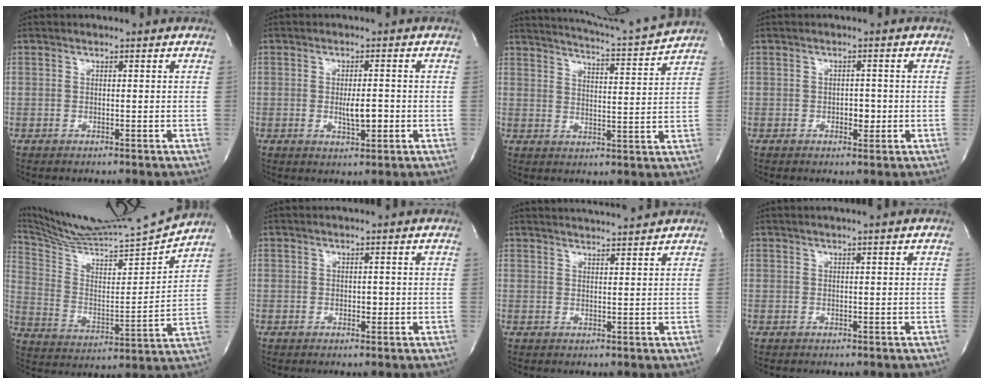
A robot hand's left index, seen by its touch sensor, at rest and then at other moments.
{"total": 3.6, "force": [-0.7, 1.0, 3.3], "torque": [-0.058, -0.002, -0.006]}
{"total": 12.0, "force": [11.6, -1.8, 2.6], "torque": [-0.054, -0.033, 0.163]}
{"total": 2.0, "force": [-0.5, 1.2, 1.5], "torque": [-0.019, 0.003, -0.004]}
{"total": 18.5, "force": [17.7, -1.7, 5.1], "torque": [-0.109, -0.048, 0.290]}
{"total": 0.9, "force": [-0.1, 0.6, 0.6], "torque": [-0.007, 0.001, -0.001]}
{"total": 5.7, "force": [5.5, -0.7, 1.2], "torque": [-0.022, 0.011, 0.080]}
{"total": 0.8, "force": [0.3, -0.2, 0.6], "torque": [-0.017, 0.003, 0.011]}